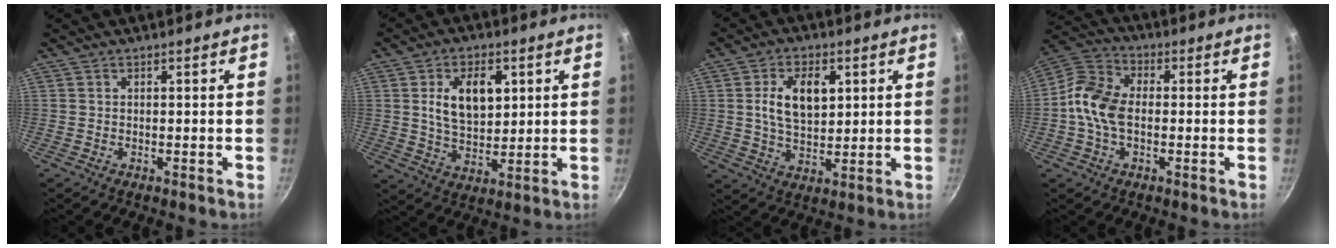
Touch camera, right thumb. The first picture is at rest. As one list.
[{"total": 10.8, "force": [2.9, 6.4, 8.2], "torque": [-0.120, -0.014, 0.058]}, {"total": 9.7, "force": [2.4, 5.6, 7.6], "torque": [-0.121, -0.009, 0.047]}, {"total": 10.7, "force": [-0.9, 6.8, 8.3], "torque": [-0.168, 0.029, -0.027]}]